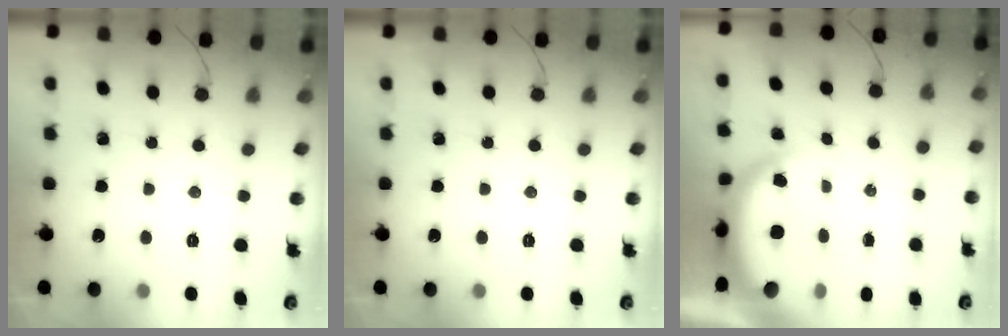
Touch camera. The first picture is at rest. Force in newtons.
{"total": 0.0}
{"total": 5.2, "press": 5.1, "slide": 0.8}